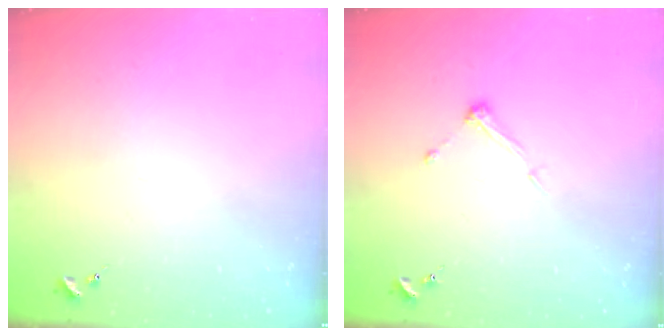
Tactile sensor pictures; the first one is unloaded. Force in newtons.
{"total": 5.7, "press": 5.7, "slide": 0.4}